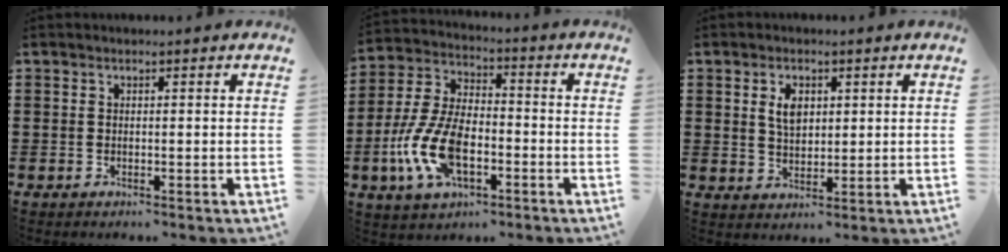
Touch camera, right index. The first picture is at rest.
{"total": 11.4, "force": [-3.8, 5.9, 9.0], "torque": [-0.226, -0.010, -0.078]}
{"total": 4.0, "force": [1.3, 2.4, 2.9], "torque": [-0.057, 0.008, 0.019]}